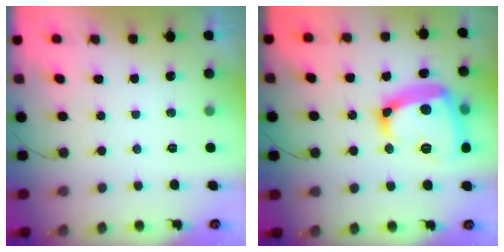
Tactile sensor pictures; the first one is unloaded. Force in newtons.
{"total": 19.9, "press": 19.9, "slide": 1.7}